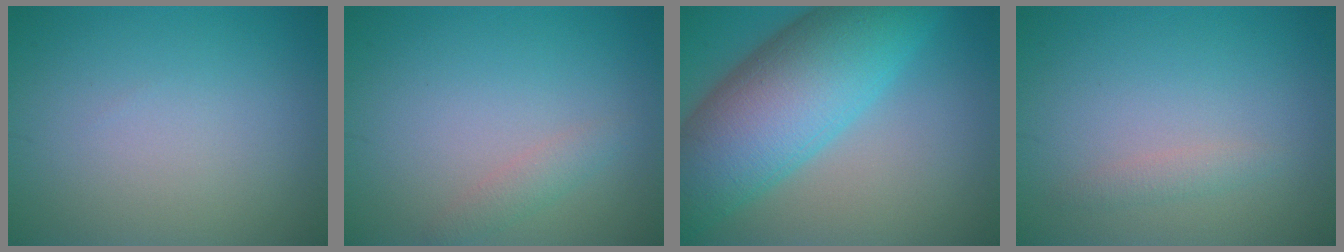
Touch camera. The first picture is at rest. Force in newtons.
{"total": 1.4, "press": 1.4, "slide": 0.0}
{"total": 12.5, "press": 12.5, "slide": 0.3}
{"total": 1.1, "press": 1.1, "slide": 0.0}